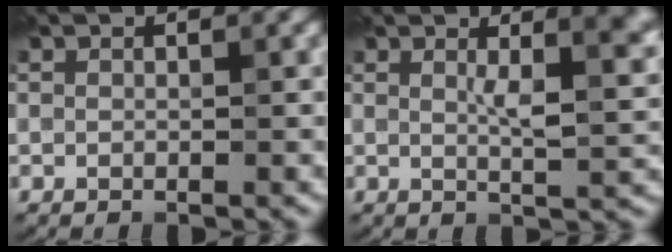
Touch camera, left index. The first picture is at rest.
{"total": 4.6, "force": [1.6, 1.1, 4.2], "torque": [-0.059, 0.004, 0.026]}